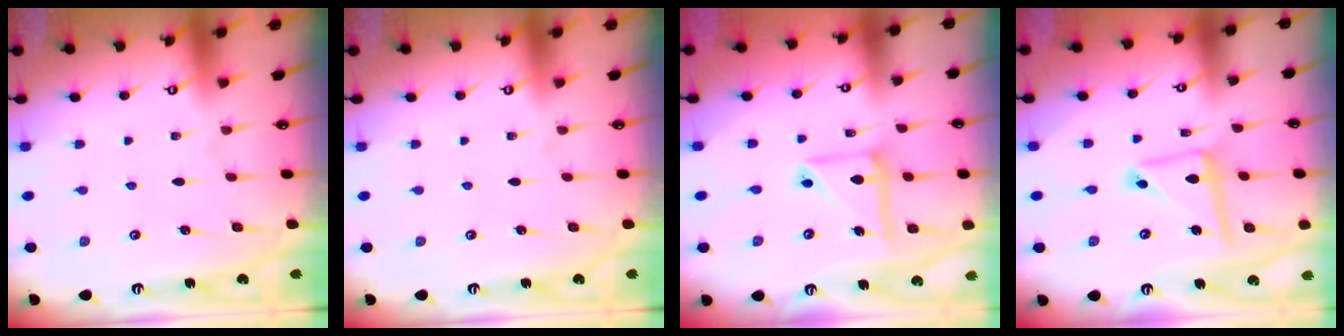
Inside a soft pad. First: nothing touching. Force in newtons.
{"total": 0.0}
{"total": 10.7, "press": 10.6, "slide": 1.1}
{"total": 10.2, "press": 10.2, "slide": 0.8}